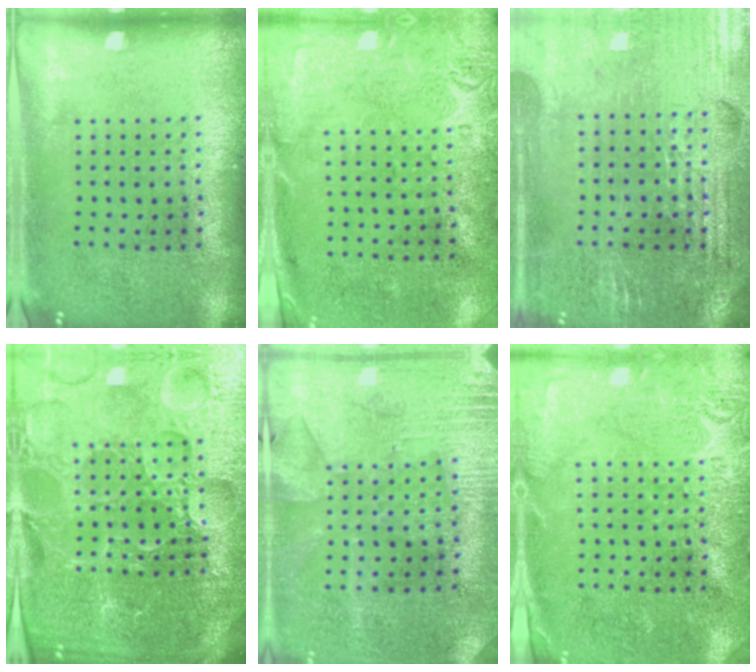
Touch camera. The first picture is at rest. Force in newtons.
{"total": 2.8, "press": 2.2, "slide": 1.7}
{"total": 2.9, "press": 2.9, "slide": 0.5}
{"total": 5.8, "press": 5.3, "slide": 2.3}
{"total": 2.8, "press": 2.7, "slide": 0.7}
{"total": 2.7, "press": 2.7, "slide": 0.4}